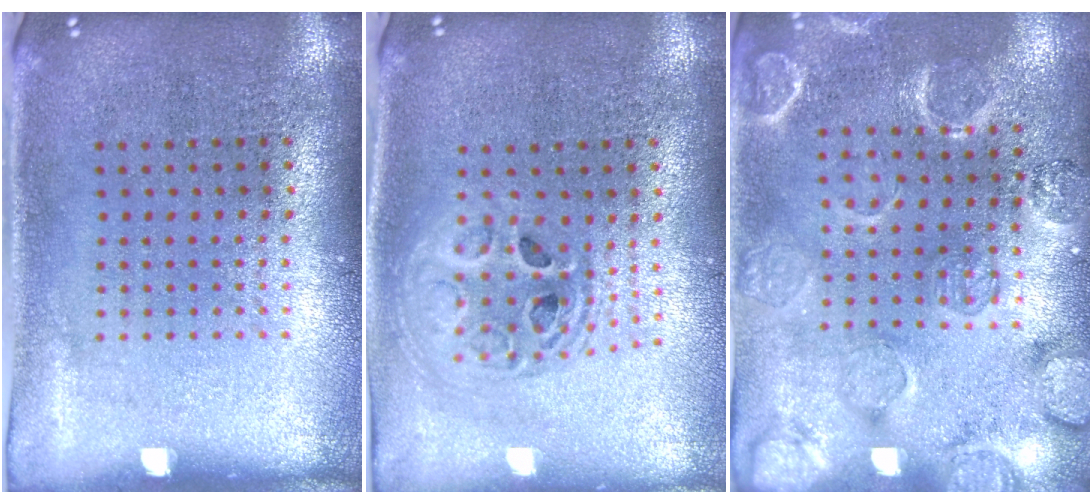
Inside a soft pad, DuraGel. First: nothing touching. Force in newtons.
{"total": 2.0, "press": 1.6, "slide": 1.2}
{"total": 2.4, "press": 2.3, "slide": 0.8}